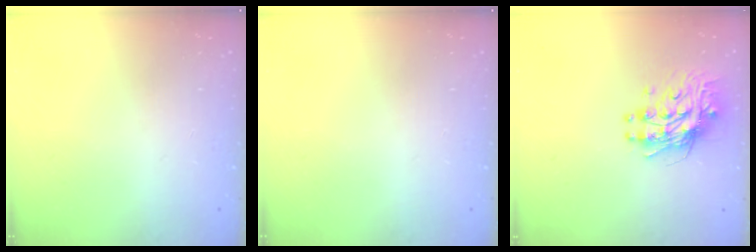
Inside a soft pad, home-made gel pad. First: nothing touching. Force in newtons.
{"total": 0.0}
{"total": 10.1, "press": 10.1, "slide": 0.8}